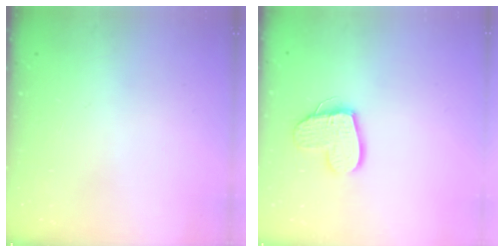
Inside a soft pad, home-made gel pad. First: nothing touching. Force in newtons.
{"total": 11.8, "press": 11.7, "slide": 1.2}